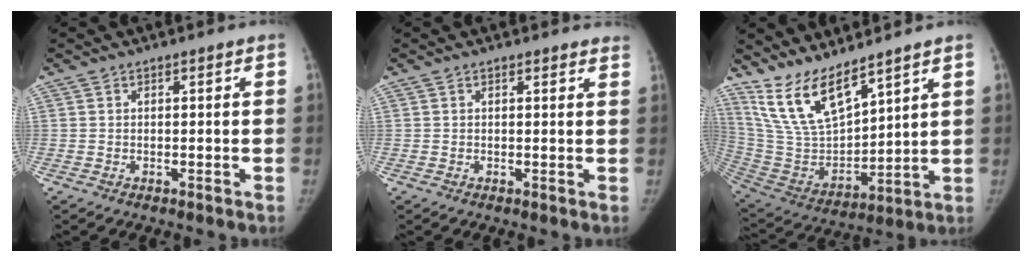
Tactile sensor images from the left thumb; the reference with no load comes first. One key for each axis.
{"total": 1.9, "fx": 1.9, "fy": 0.4, "fz": 0.2, "tx": 0.003, "ty": -0.008, "tz": 0.011}
{"total": 14.2, "fx": 11.0, "fy": 4.3, "fz": 7.9, "tx": -0.131, "ty": -0.067, "tz": 0.237}